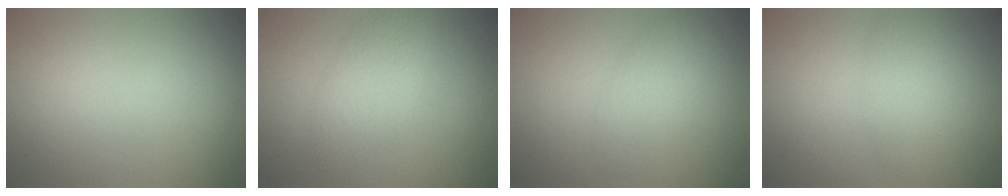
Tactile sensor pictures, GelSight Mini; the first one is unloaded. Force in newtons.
{"total": 2.9, "press": 2.9, "slide": 0.1}
{"total": 2.7, "press": 2.7, "slide": 0.3}
{"total": 3.0, "press": 3.0, "slide": 0.1}